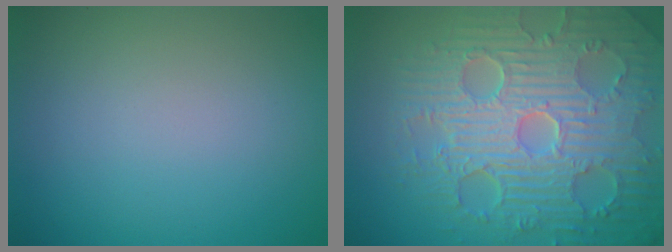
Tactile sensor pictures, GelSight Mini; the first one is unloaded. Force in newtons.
{"total": 10.3, "press": 7.0, "slide": 7.6}